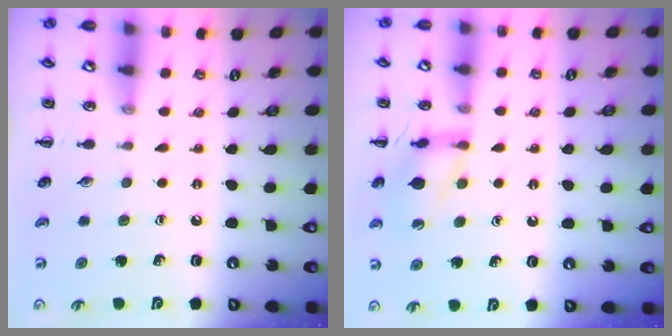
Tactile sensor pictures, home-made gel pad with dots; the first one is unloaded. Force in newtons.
{"total": 12.7, "press": 12.7, "slide": 1.0}